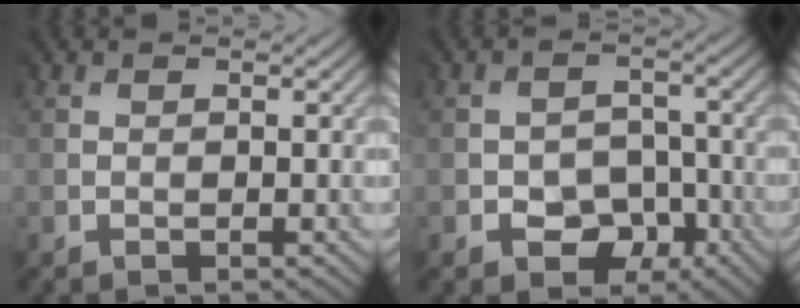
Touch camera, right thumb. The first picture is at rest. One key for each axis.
{"total": 3.9, "fx": -2.6, "fy": 2.7, "fz": 0.9, "tx": -0.004, "ty": -0.004, "tz": -0.046}